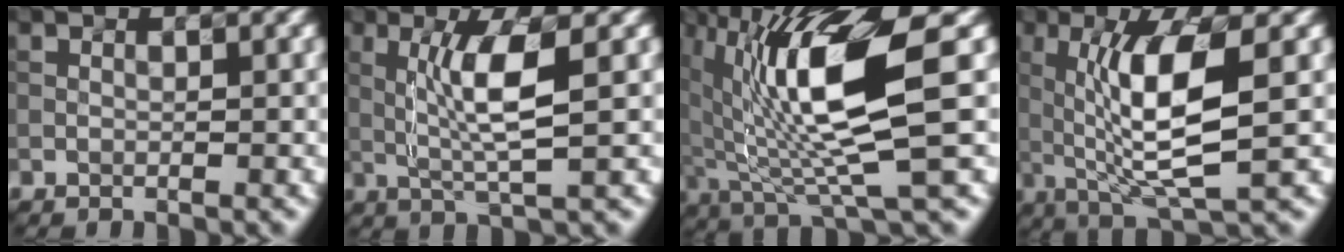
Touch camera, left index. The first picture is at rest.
{"total": 4.4, "force": [0.6, 0.3, 4.4], "torque": [-0.096, 0.005, 0.028]}
{"total": 10.7, "force": [1.2, 2.0, 10.5], "torque": [-0.186, -0.005, 0.037]}
{"total": 7.6, "force": [0.5, 1.5, 7.4], "torque": [-0.129, -0.001, 0.023]}